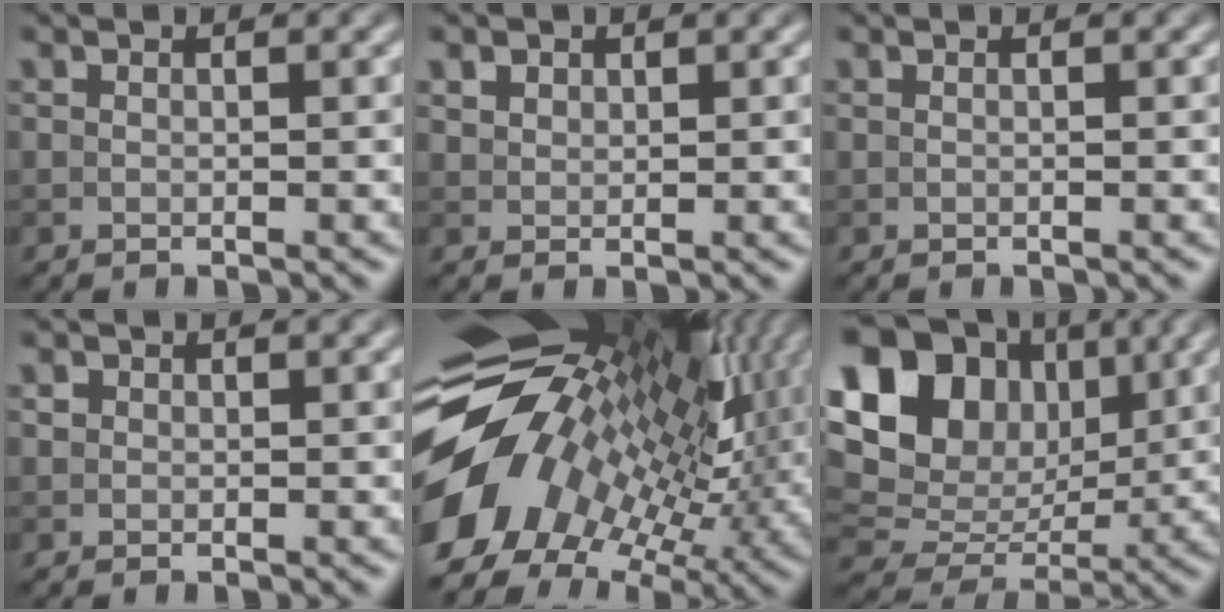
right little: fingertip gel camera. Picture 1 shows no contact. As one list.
[{"total": 2.3, "force": [1.6, 1.4, 0.8], "torque": [-0.029, 0.005, 0.028]}, {"total": 0.0}, {"total": 0.7, "force": [0.2, 0.7, 0.1], "torque": [0.002, -0.002, 0.001]}, {"total": 16.1, "force": [-0.1, 10.9, 11.9], "torque": [-0.242, -0.009, 0.008]}, {"total": 16.3, "force": [5.7, 12.4, 9.0], "torque": [-0.213, 0.049, 0.113]}]